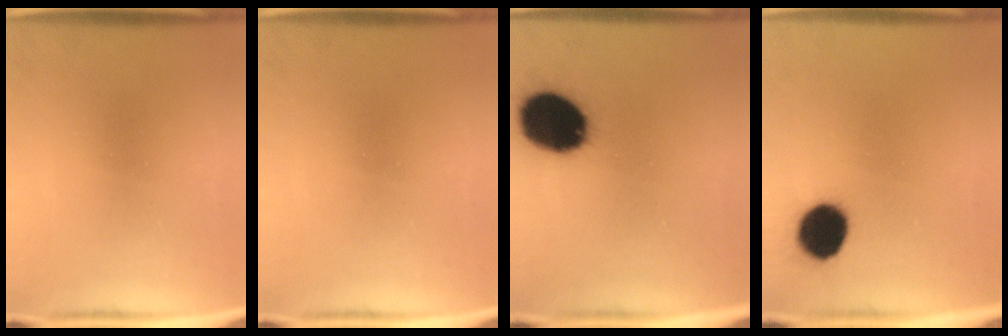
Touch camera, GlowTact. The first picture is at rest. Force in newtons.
{"total": 0.0}
{"total": 19.6}
{"total": 10.3}